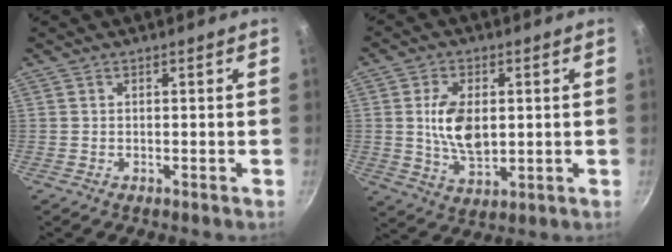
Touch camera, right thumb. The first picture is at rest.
{"total": 9.9, "force": [1.0, 5.8, 8.0], "torque": [-0.136, -0.009, 0.028]}